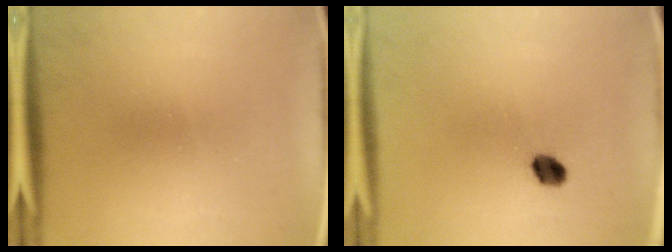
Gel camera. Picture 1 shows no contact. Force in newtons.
{"total": 3.5}